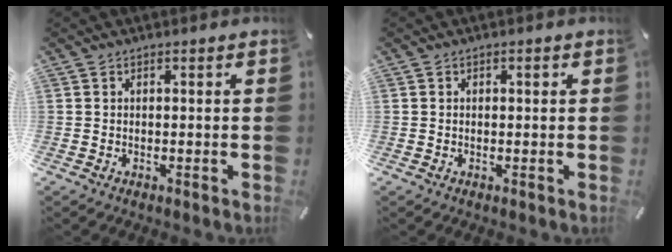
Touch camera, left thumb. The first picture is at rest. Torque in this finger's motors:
{"motor_torque": [0.22, 0.07, 0.00, -0.10, 0.03]}